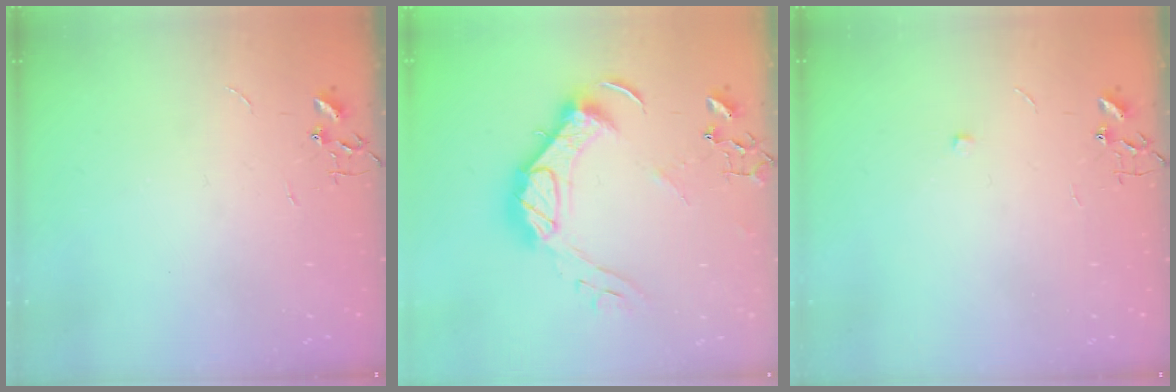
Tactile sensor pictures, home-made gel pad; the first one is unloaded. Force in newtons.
{"total": 16.8, "press": 16.8, "slide": 1.4}
{"total": 4.4, "press": 4.3, "slide": 0.7}